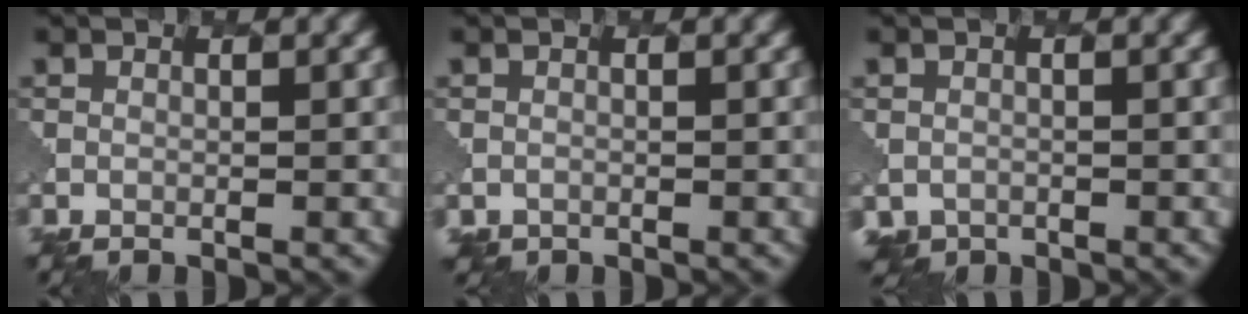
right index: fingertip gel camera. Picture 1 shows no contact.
{"total": 0.8, "force": [-0.4, 0.4, -0.5], "torque": [0.009, -0.006, -0.006]}
{"total": 1.2, "force": [-0.8, 0.9, -0.4], "torque": [0.010, -0.009, -0.012]}